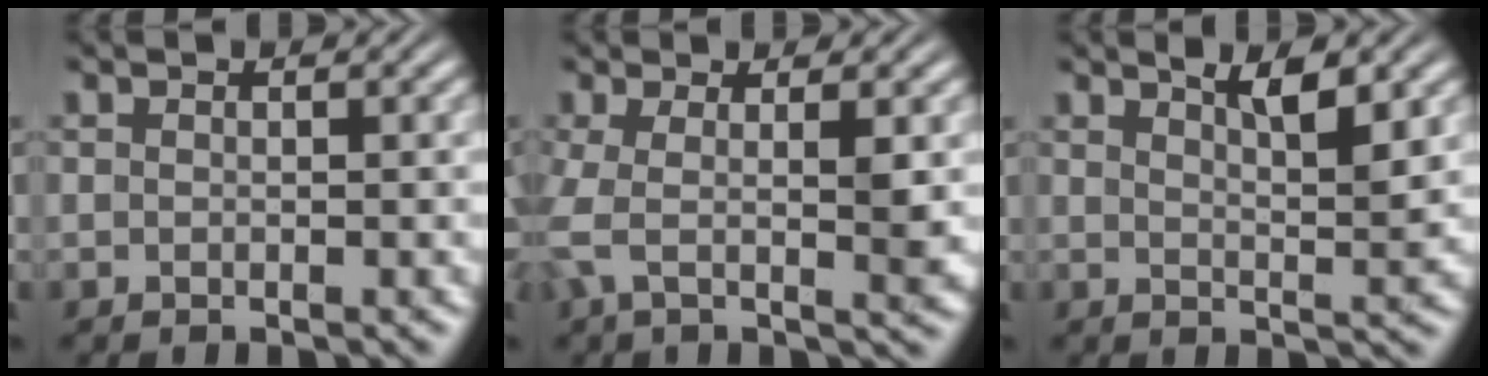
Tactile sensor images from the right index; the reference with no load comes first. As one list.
[{"total": 4.0, "force": [0.4, 1.2, 3.8], "torque": [-0.084, -0.011, 0.007]}, {"total": 3.6, "force": [2.2, 0.5, 2.8], "torque": [-0.038, -0.014, 0.041]}]